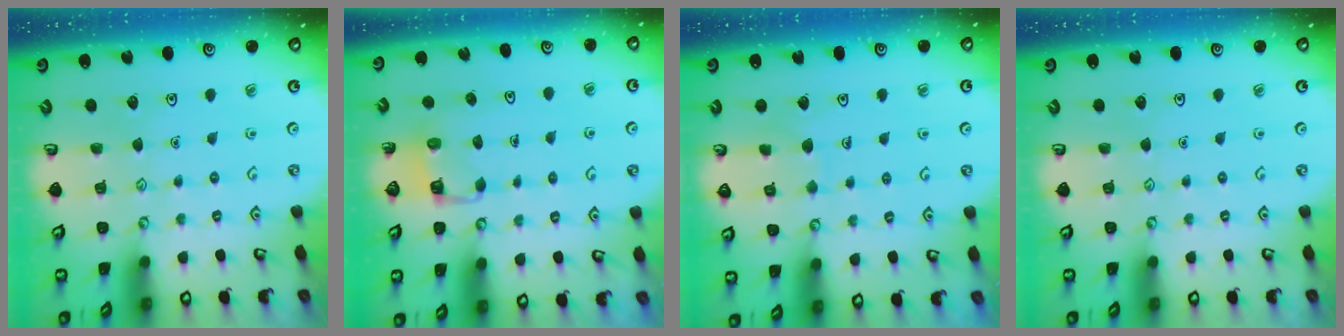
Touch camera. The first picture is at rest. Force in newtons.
{"total": 2.8, "press": 2.8, "slide": 0.2}
{"total": 5.6, "press": 5.6, "slide": 0.5}
{"total": 0.0}